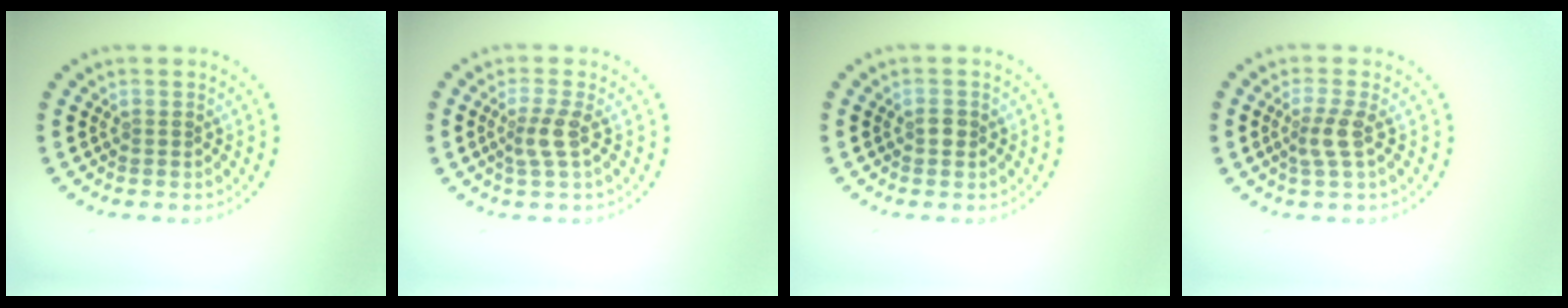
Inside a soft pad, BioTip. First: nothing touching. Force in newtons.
{"total": 2.1, "press": 1.6, "slide": 1.3}
{"total": 0.9, "press": 0.8, "slide": 0.1}
{"total": 2.1, "press": 1.6, "slide": 1.3}